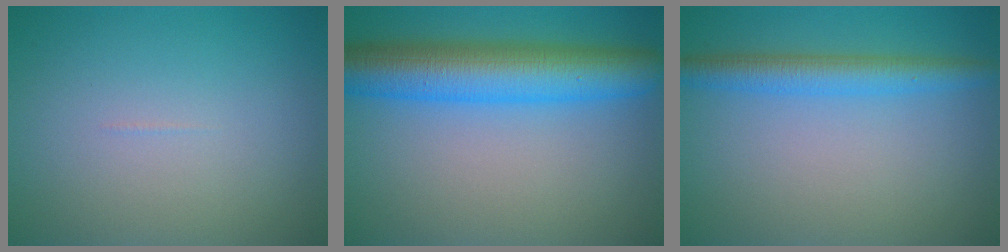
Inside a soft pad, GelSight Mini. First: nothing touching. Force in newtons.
{"total": 8.7, "press": 8.7, "slide": 0.3}
{"total": 3.6, "press": 3.5, "slide": 0.2}